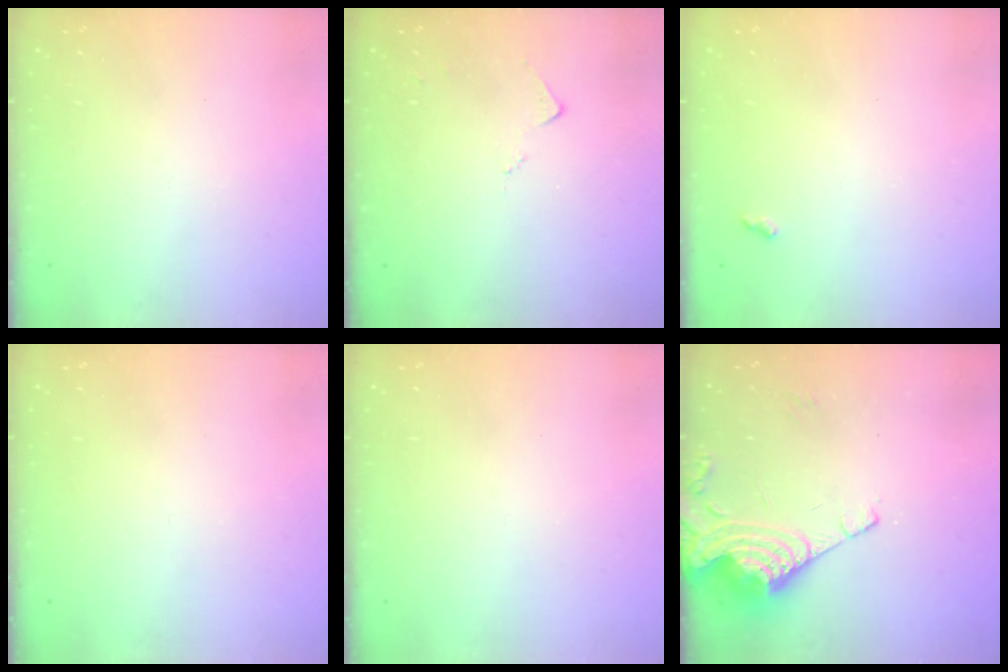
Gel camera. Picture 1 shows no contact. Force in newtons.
{"total": 5.5, "press": 5.4, "slide": 0.8}
{"total": 3.9, "press": 3.9, "slide": 0.5}
{"total": 0.0}
{"total": 0.0}
{"total": 13.5, "press": 13.5, "slide": 1.1}